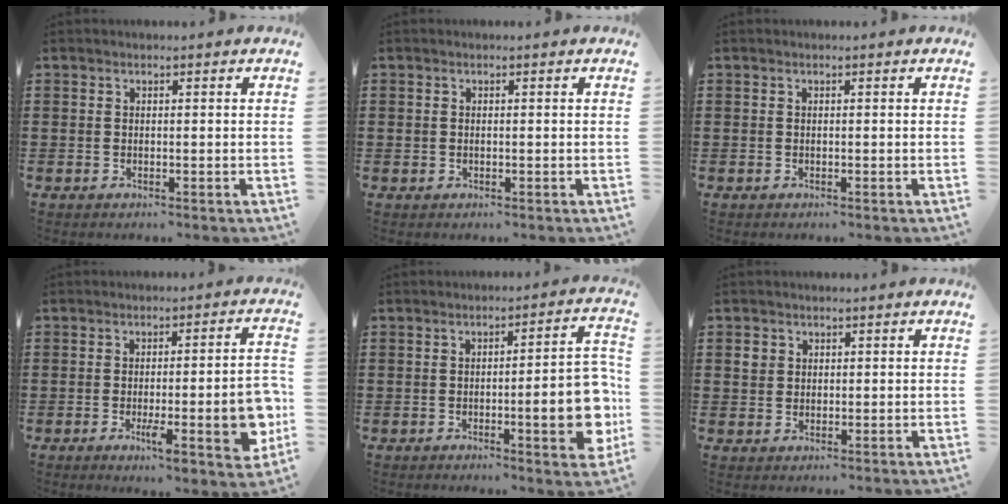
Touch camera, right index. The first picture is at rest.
{"total": 0.0}
{"total": 0.0}
{"total": 10.1, "force": [-2.3, 2.0, 9.6], "torque": [-0.134, -0.017, -0.037]}
{"total": 10.4, "force": [-2.1, 2.2, 10.0], "torque": [-0.126, -0.012, -0.034]}
{"total": 1.7, "force": [0.6, 1.5, 0.6], "torque": [-0.016, 0.006, 0.011]}